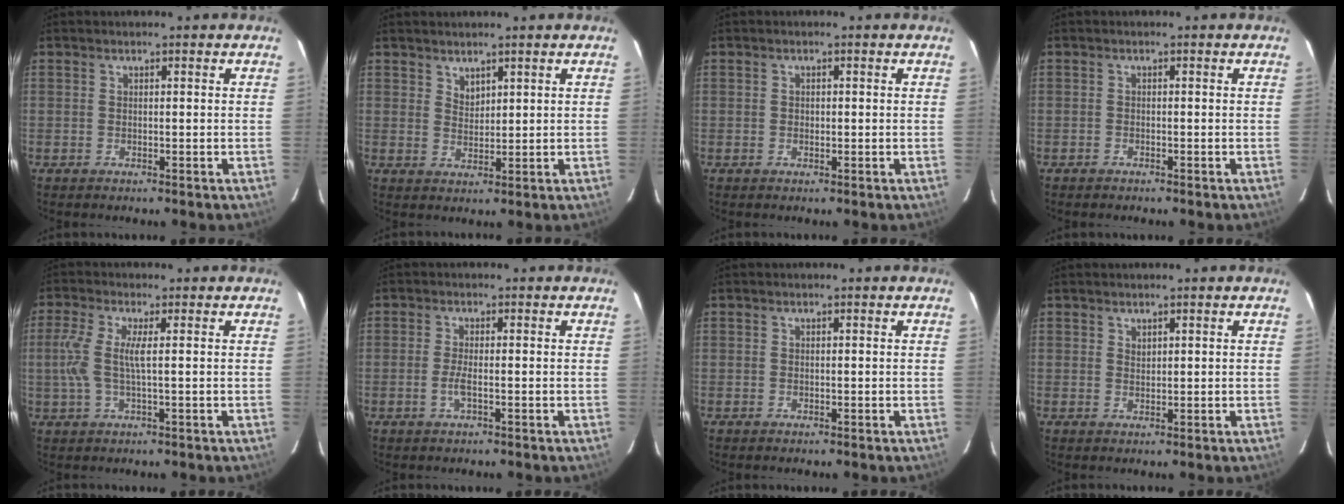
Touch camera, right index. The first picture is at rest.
{"total": 2.3, "force": [2.0, 1.0, 0.7], "torque": [-0.008, 0.001, 0.037]}
{"total": 0.7, "force": [-0.1, 0.6, 0.3], "torque": [-0.004, 0.001, -0.001]}
{"total": 0.7, "force": [-0.7, 0.3, -0.1], "torque": [-0.003, 0.003, -0.012]}
{"total": 6.1, "force": [0.3, 0.9, 6.0], "torque": [-0.139, 0.003, 0.007]}
{"total": 2.4, "force": [-0.8, 0.3, 2.2], "torque": [-0.047, -0.003, -0.017]}
{"total": 0.0}
{"total": 0.9, "force": [0.8, 0.4, 0.2], "torque": [-0.002, 0.001, 0.015]}